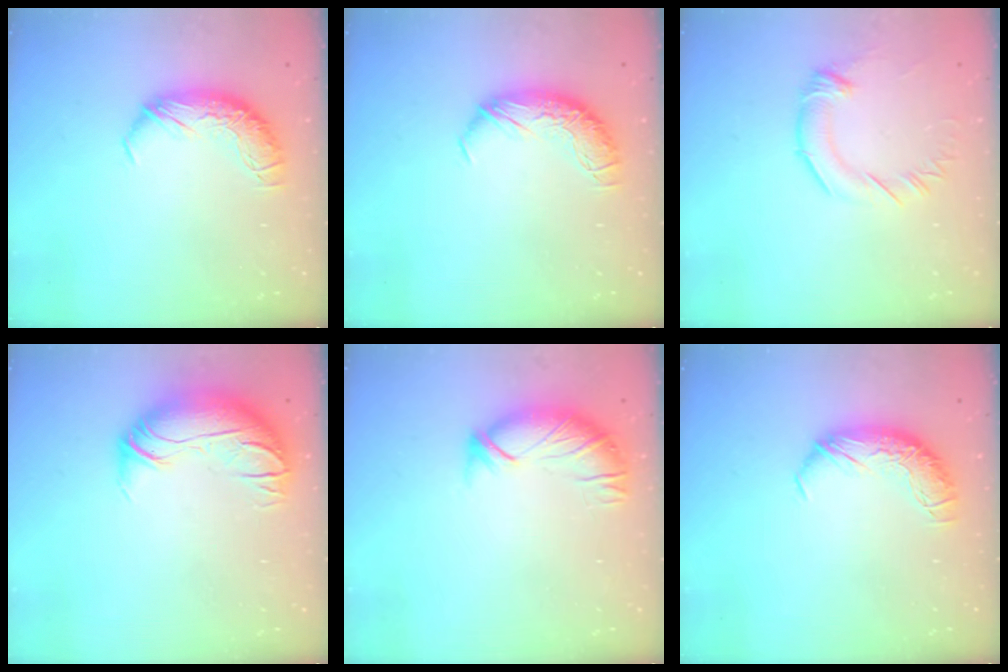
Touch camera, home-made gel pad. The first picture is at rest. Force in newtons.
{"total": 0.0}
{"total": 1.9, "press": 1.8, "slide": 0.7}
{"total": 2.6, "press": 0.4, "slide": 2.6}
{"total": 2.9, "press": 2.6, "slide": 1.4}
{"total": 0.0}